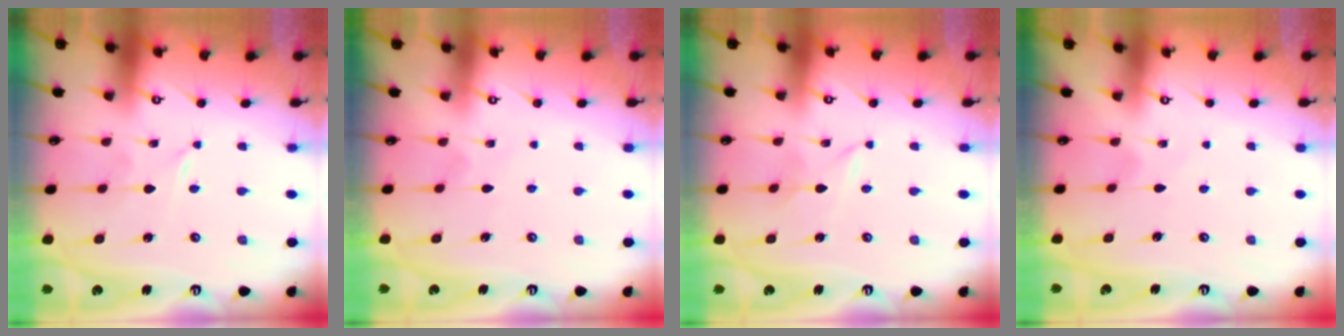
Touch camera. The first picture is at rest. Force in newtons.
{"total": 3.4, "press": 3.4, "slide": 0.3}
{"total": 1.3, "press": 1.3, "slide": 0.2}
{"total": 2.6, "press": 2.6, "slide": 0.4}